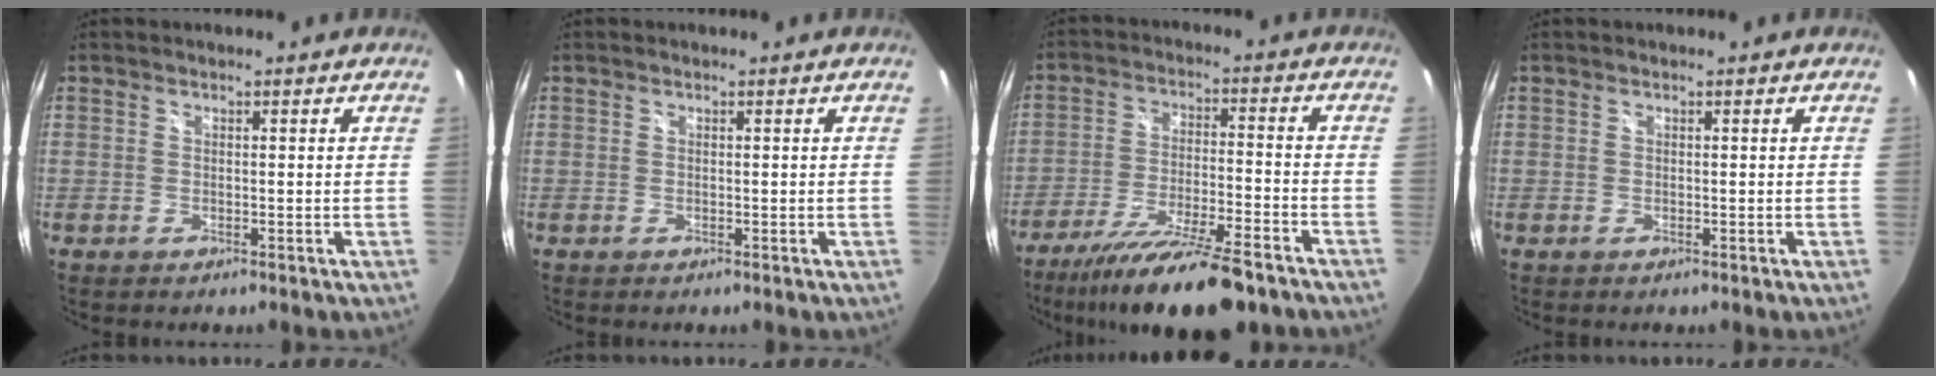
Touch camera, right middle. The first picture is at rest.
{"total": 0.0}
{"total": 17.3, "force": [-13.7, 2.9, 10.1], "torque": [-0.194, -0.028, -0.222]}
{"total": 0.0}